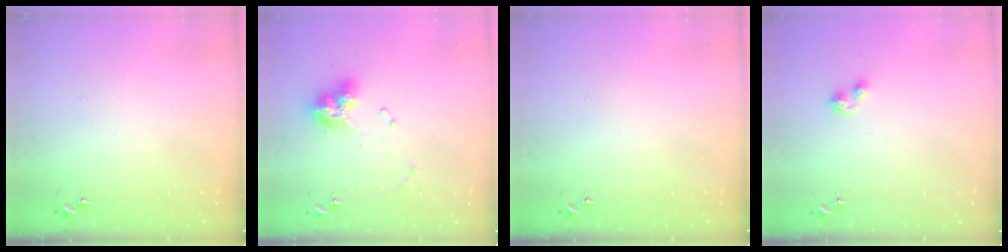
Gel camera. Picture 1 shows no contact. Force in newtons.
{"total": 11.7, "press": 11.7, "slide": 1.2}
{"total": 0.0}
{"total": 6.5, "press": 6.5, "slide": 0.7}